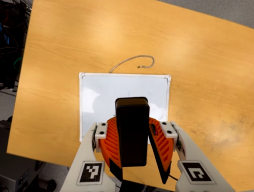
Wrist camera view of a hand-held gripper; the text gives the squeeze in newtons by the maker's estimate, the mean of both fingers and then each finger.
{"total": 8.0, "left": 8.2, "right": 7.8}